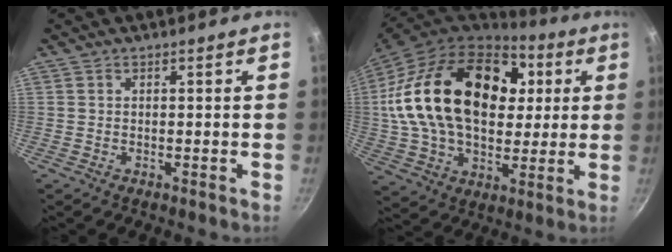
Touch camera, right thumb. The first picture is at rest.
{"total": 31.7, "force": [6.6, 20.8, 23.0], "torque": [-0.401, 0.019, 0.112]}